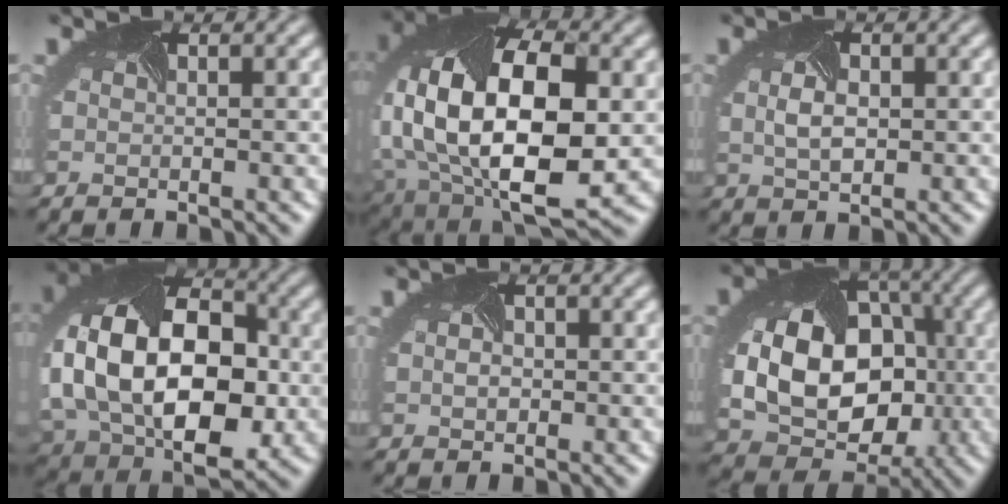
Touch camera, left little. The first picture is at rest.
{"total": 18.3, "force": [0.4, 11.2, 14.5], "torque": [-0.258, -0.039, 0.040]}
{"total": 2.5, "force": [0.2, 1.6, 1.9], "torque": [-0.048, -0.003, 0.012]}
{"total": 17.8, "force": [-0.5, 12.1, 13.1], "torque": [-0.252, -0.014, -0.003]}
{"total": 1.3, "force": [-0.1, 1.1, 0.7], "torque": [-0.018, 0.001, 0.001]}
{"total": 13.4, "force": [-0.8, 10.2, 8.7], "torque": [-0.145, -0.024, -0.005]}